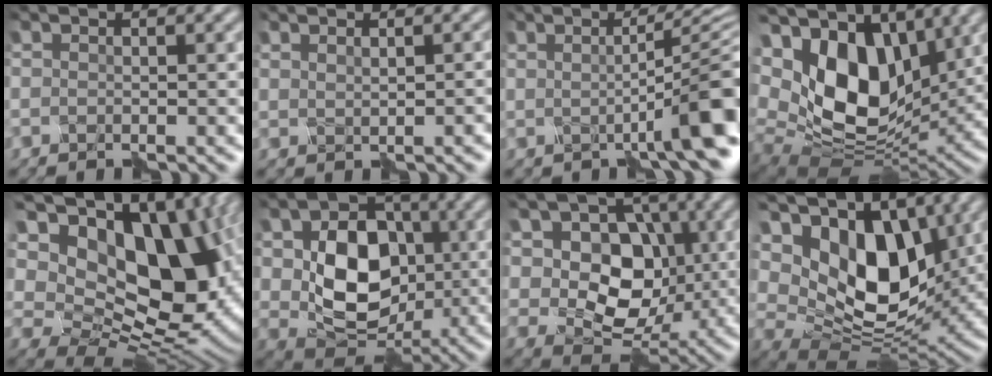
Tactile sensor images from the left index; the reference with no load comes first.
{"total": 0.6, "force": [0.5, 0.2, 0.1], "torque": [0.002, 0.005, 0.023]}
{"total": 8.4, "force": [-0.4, 1.7, 8.2], "torque": [-0.085, 0.014, -0.004]}
{"total": 12.6, "force": [3.9, 8.0, 9.0], "torque": [-0.175, 0.007, 0.069]}
{"total": 15.7, "force": [4.2, 10.2, 11.2], "torque": [-0.177, 0.012, 0.092]}
{"total": 8.6, "force": [0.4, 6.8, 5.3], "torque": [-0.102, -0.005, 0.021]}
{"total": 8.3, "force": [1.4, 6.7, 4.7], "torque": [-0.072, 0.006, 0.023]}
{"total": 12.2, "force": [4.4, 7.7, 8.4], "torque": [-0.146, 0.002, 0.077]}